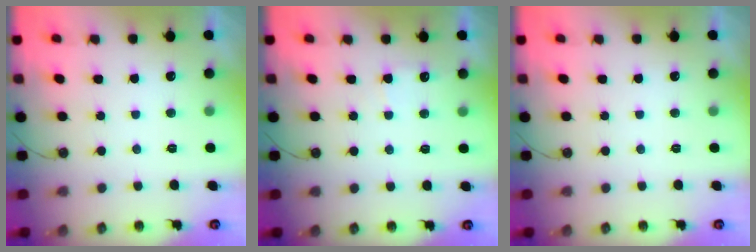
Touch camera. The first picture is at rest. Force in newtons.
{"total": 5.2, "press": 5.2, "slide": 0.6}
{"total": 0.0}